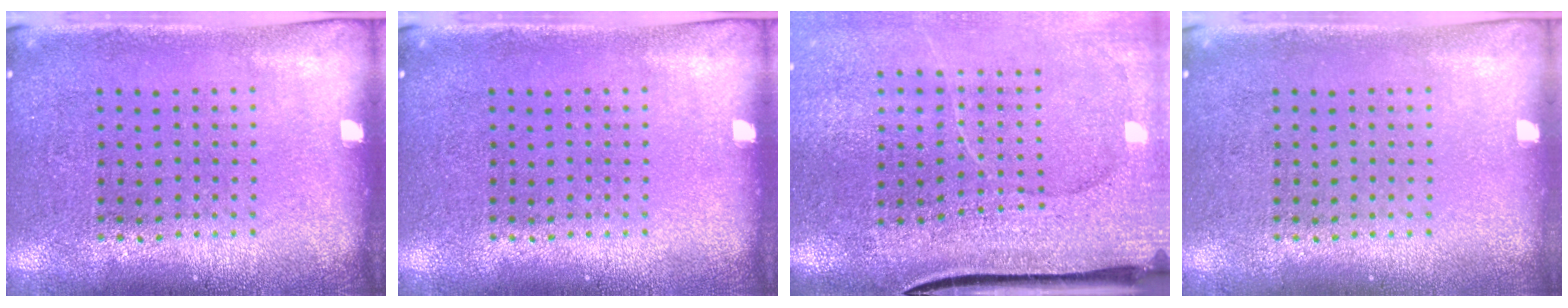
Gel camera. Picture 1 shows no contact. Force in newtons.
{"total": 0.0}
{"total": 4.0, "press": 3.3, "slide": 2.3}
{"total": 0.0}